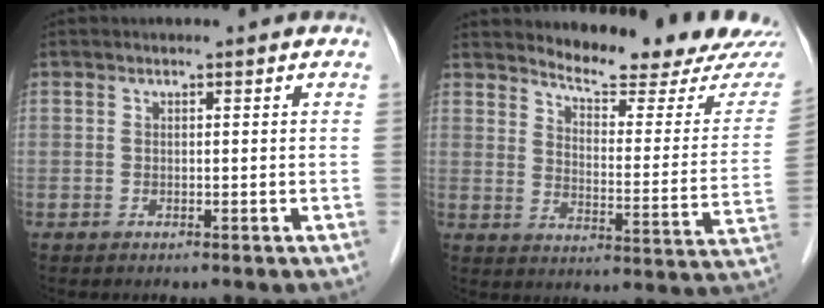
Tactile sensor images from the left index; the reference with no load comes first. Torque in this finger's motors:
{"motor_torque": [0.21, -0.29, 0.30, 0.04]}